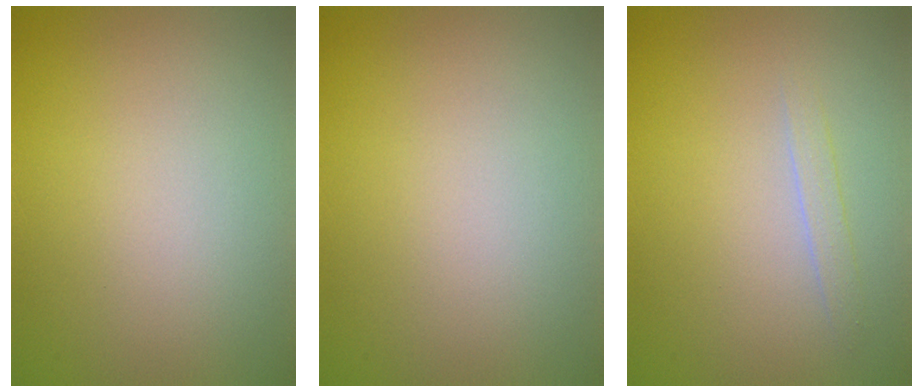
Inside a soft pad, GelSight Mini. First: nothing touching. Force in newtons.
{"total": 0.0}
{"total": 1.1, "press": 1.1, "slide": 0.0}